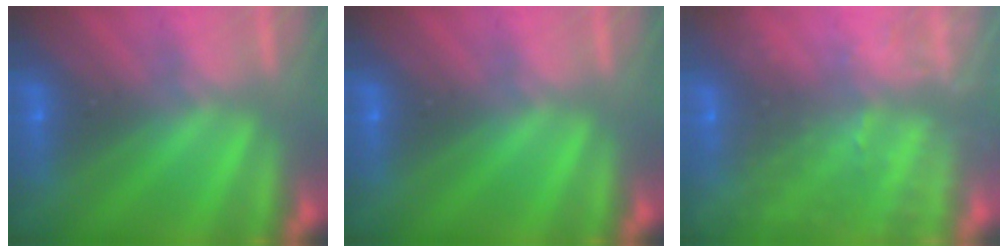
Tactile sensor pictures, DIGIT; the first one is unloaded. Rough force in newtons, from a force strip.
{"total": 0.0}
{"total": 13.7}